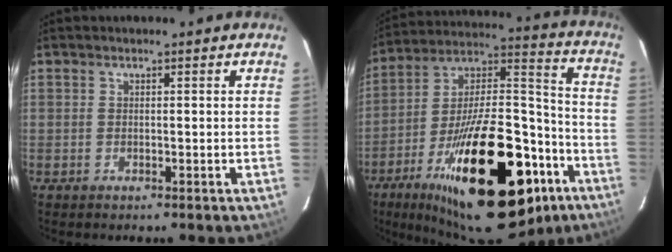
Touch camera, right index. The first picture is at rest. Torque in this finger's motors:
{"motor_torque": [1.56, -0.59, 1.05, 0.21]}